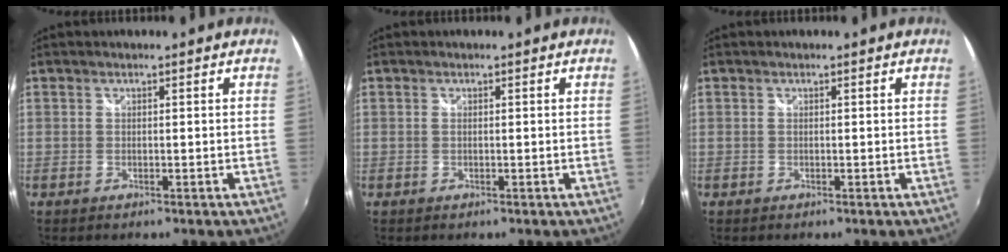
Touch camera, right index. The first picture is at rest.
{"total": 0.0}
{"total": 0.0}